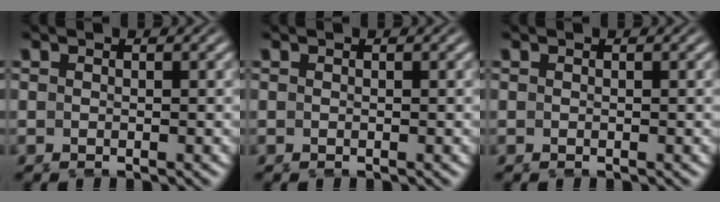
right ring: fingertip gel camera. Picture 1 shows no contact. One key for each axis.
{"total": 0.0}
{"total": 0.0}